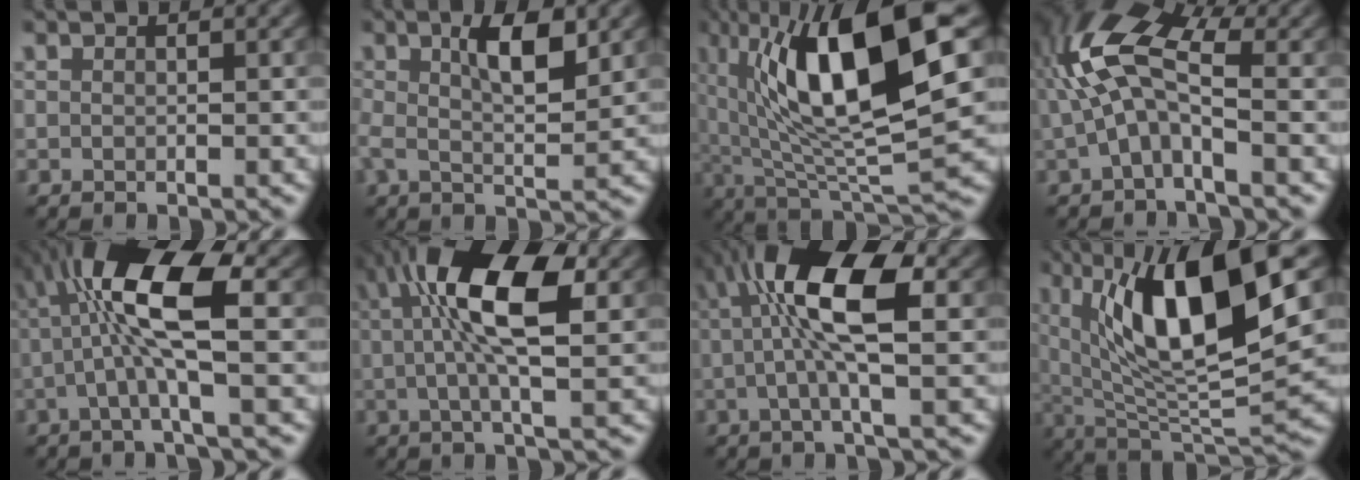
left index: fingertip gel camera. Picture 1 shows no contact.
{"total": 4.8, "force": [1.3, 1.3, 4.4], "torque": [-0.078, 0.010, 0.024]}
{"total": 13.8, "force": [3.8, 3.5, 12.8], "torque": [-0.211, 0.009, 0.071]}
{"total": 6.5, "force": [0.2, 2.6, 5.9], "torque": [-0.128, 0.031, -0.004]}
{"total": 7.6, "force": [-0.1, 1.5, 7.4], "torque": [-0.142, 0.028, -0.006]}
{"total": 9.0, "force": [1.7, 2.6, 8.4], "torque": [-0.147, 0.020, 0.024]}
{"total": 7.9, "force": [0.8, 1.9, 7.6], "torque": [-0.141, 0.023, 0.008]}
{"total": 12.1, "force": [4.1, 3.2, 10.9], "torque": [-0.178, -0.004, 0.082]}